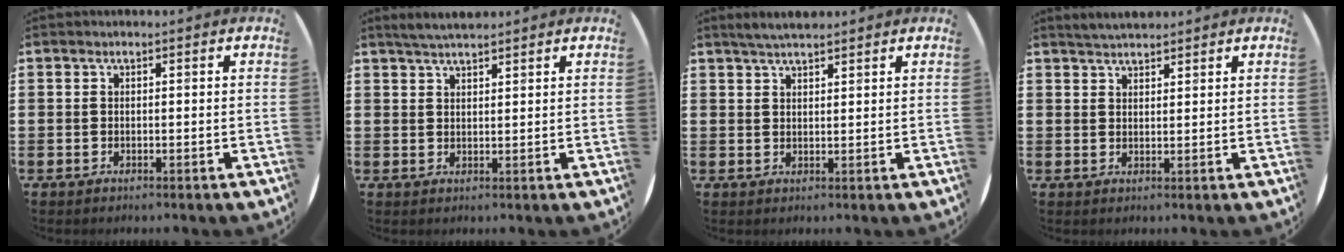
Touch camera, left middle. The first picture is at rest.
{"total": 2.9, "force": [2.8, 0.3, 0.9], "torque": [-0.023, 0.000, 0.052]}
{"total": 2.8, "force": [2.6, 0.4, 0.9], "torque": [-0.024, 0.001, 0.048]}
{"total": 2.7, "force": [2.6, 0.5, 0.3], "torque": [-0.011, 0.000, 0.050]}